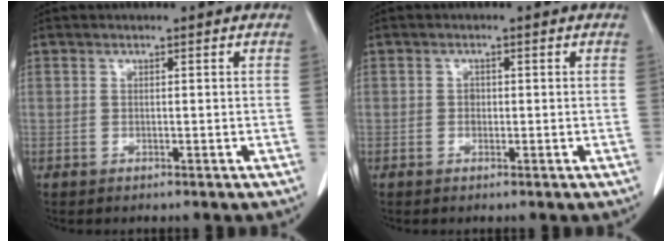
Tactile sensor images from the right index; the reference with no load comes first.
{"total": 0.9, "force": [0.0, 0.8, 0.5], "torque": [-0.008, 0.002, 0.000]}